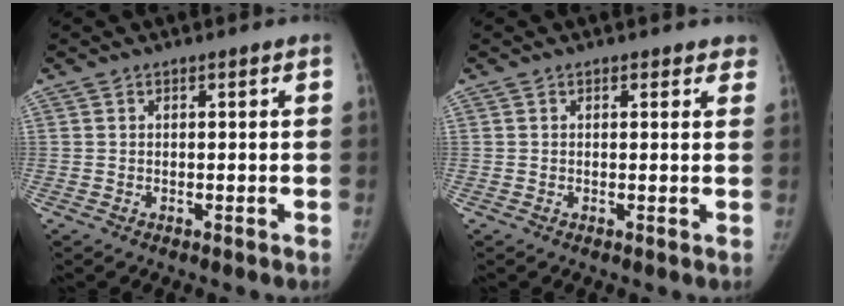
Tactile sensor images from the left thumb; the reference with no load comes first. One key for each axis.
{"total": 3.0, "fx": 2.3, "fy": 1.4, "fz": 1.2, "tx": 0.017, "ty": -0.003, "tz": 0.017}